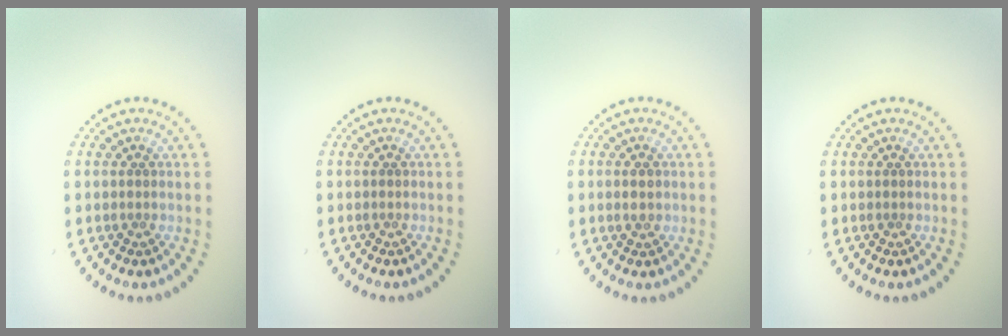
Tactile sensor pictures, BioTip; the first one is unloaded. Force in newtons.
{"total": 0.0}
{"total": 1.5, "press": 1.5, "slide": 0.1}
{"total": 0.0}